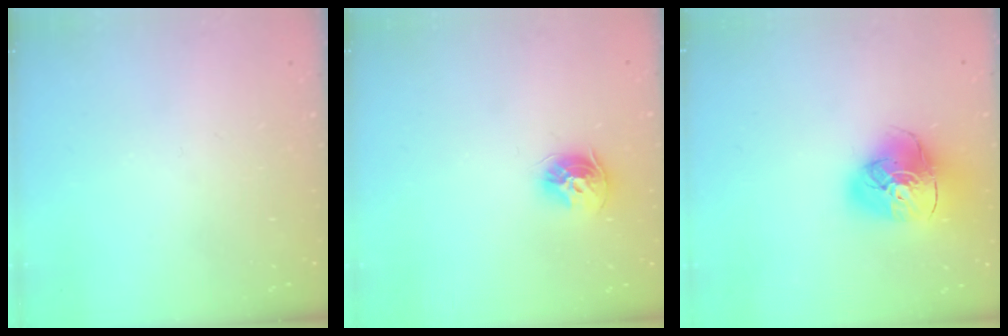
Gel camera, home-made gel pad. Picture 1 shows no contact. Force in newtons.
{"total": 9.5, "press": 9.4, "slide": 0.9}
{"total": 15.2, "press": 15.1, "slide": 1.9}